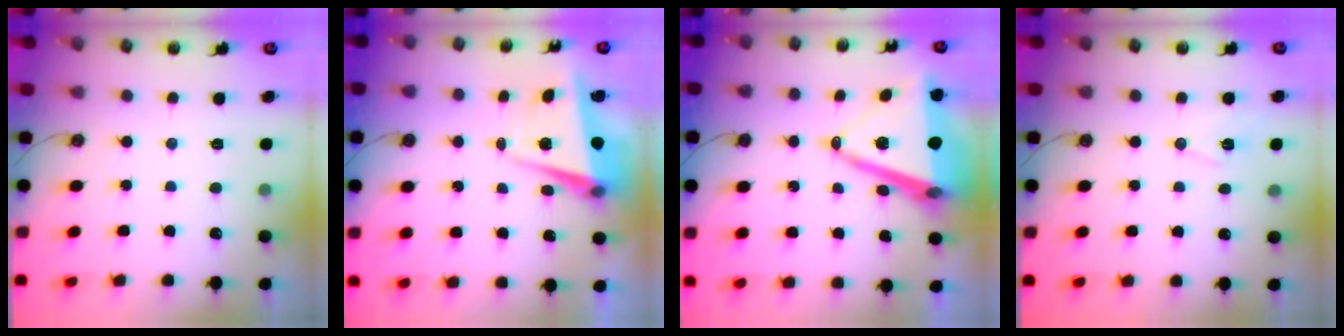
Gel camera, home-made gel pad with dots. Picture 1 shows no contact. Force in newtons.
{"total": 5.7, "press": 5.5, "slide": 1.4}
{"total": 16.1, "press": 15.7, "slide": 3.9}
{"total": 6.5, "press": 5.3, "slide": 3.8}